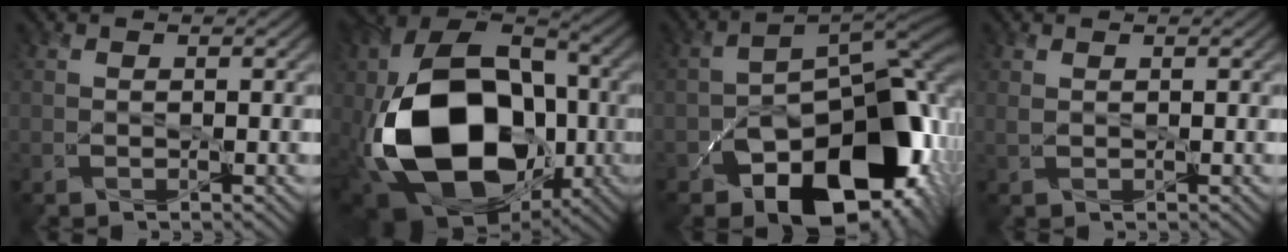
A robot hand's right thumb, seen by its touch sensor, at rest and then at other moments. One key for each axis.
{"total": 20.6, "fx": -3.9, "fy": 14.3, "fz": 14.3, "tx": -0.298, "ty": -0.026, "tz": -0.061}
{"total": 17.2, "fx": -7.9, "fy": 10.1, "fz": 11.4, "tx": -0.141, "ty": -0.034, "tz": -0.119}
{"total": 0.8, "fx": 0.4, "fy": 0.4, "fz": 0.6, "tx": -0.019, "ty": 0.002, "tz": 0.009}